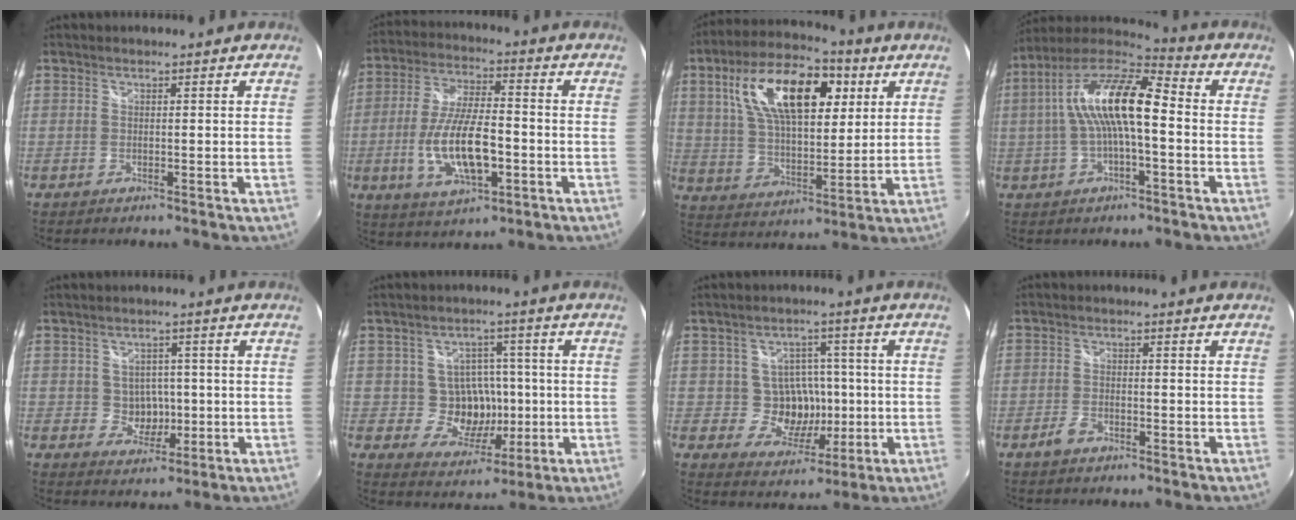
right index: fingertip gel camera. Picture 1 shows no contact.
{"total": 13.9, "force": [-3.6, 5.2, 12.4], "torque": [-0.250, -0.008, -0.061]}
{"total": 19.6, "force": [7.5, 9.3, 15.6], "torque": [-0.284, 0.034, 0.130]}
{"total": 15.1, "force": [0.4, 4.4, 14.4], "torque": [-0.260, 0.017, -0.001]}
{"total": 4.3, "force": [-0.3, 4.0, 1.5], "torque": [-0.030, 0.009, 0.005]}
{"total": 8.3, "force": [-0.7, 7.6, 3.1], "torque": [-0.065, 0.013, 0.001]}
{"total": 7.9, "force": [-0.6, 7.3, 2.8], "torque": [-0.058, 0.014, 0.002]}
{"total": 3.0, "force": [-2.0, 1.3, 1.7], "torque": [-0.046, -0.001, -0.040]}